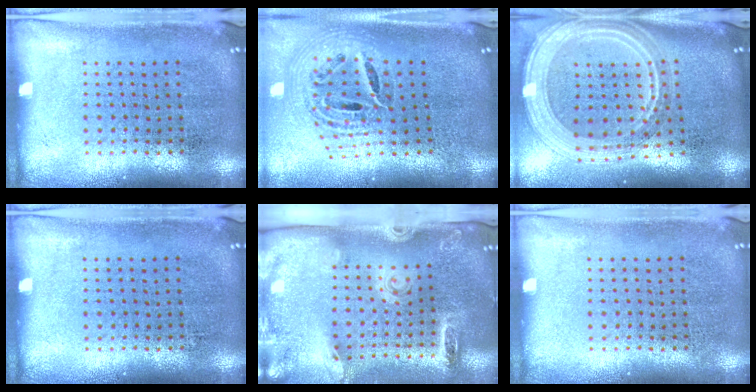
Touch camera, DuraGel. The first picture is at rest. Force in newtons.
{"total": 1.9, "press": 1.6, "slide": 1.1}
{"total": 3.0, "press": 2.4, "slide": 1.8}
{"total": 0.0}
{"total": 2.7, "press": 1.9, "slide": 1.9}
{"total": 0.0}